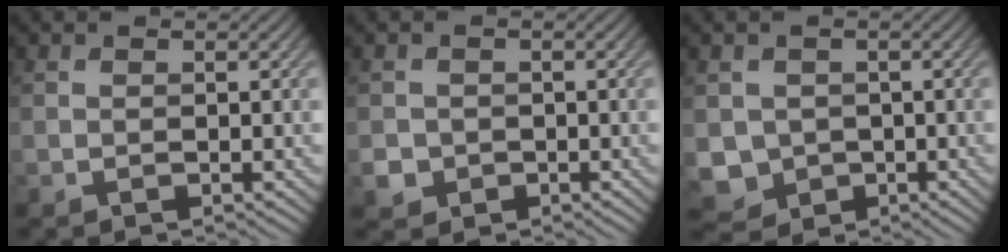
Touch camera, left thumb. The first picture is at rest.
{"total": 2.5, "force": [-0.9, 2.3, 0.6], "torque": [-0.015, -0.010, -0.016]}
{"total": 4.2, "force": [-0.4, 4.0, 1.3], "torque": [-0.048, -0.021, -0.012]}